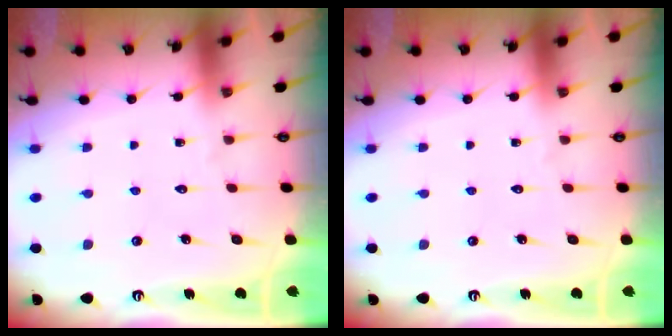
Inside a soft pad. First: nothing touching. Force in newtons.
{"total": 0.0}